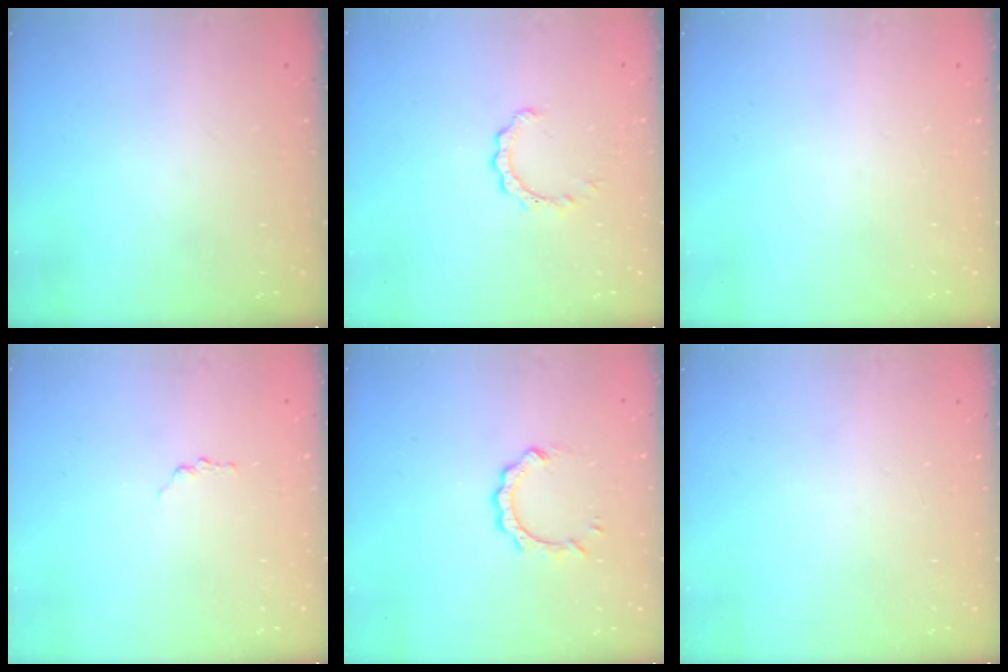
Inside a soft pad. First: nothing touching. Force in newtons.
{"total": 2.4, "press": 2.3, "slide": 0.3}
{"total": 0.0}
{"total": 1.2, "press": 1.2, "slide": 0.2}
{"total": 5.7, "press": 5.7, "slide": 0.4}
{"total": 0.0}